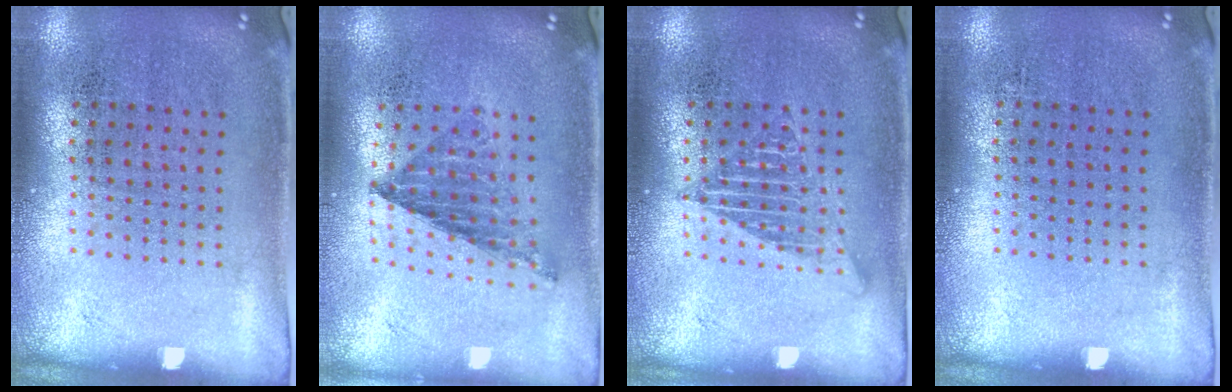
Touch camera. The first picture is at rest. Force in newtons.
{"total": 0.8, "press": 0.8, "slide": 0.1}
{"total": 2.2, "press": 2.2, "slide": 0.2}
{"total": 0.0}